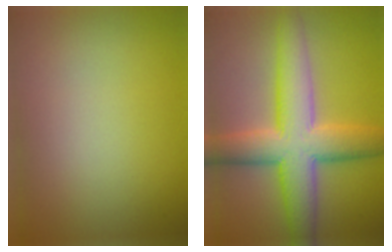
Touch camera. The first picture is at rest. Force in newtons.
{"total": 9.1, "press": 9.1, "slide": 0.4}